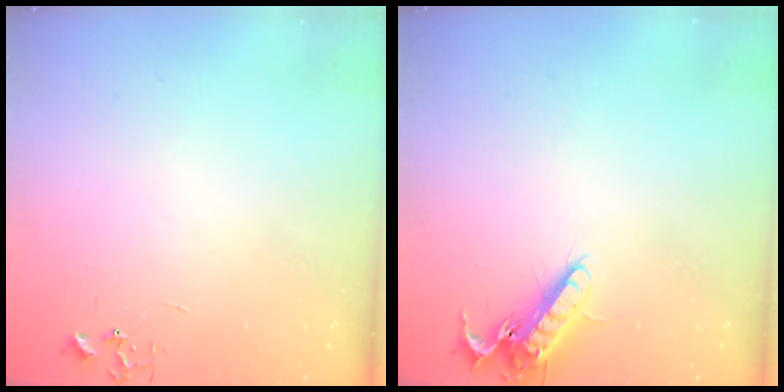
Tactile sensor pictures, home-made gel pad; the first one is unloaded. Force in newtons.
{"total": 13.8, "press": 13.7, "slide": 2.0}